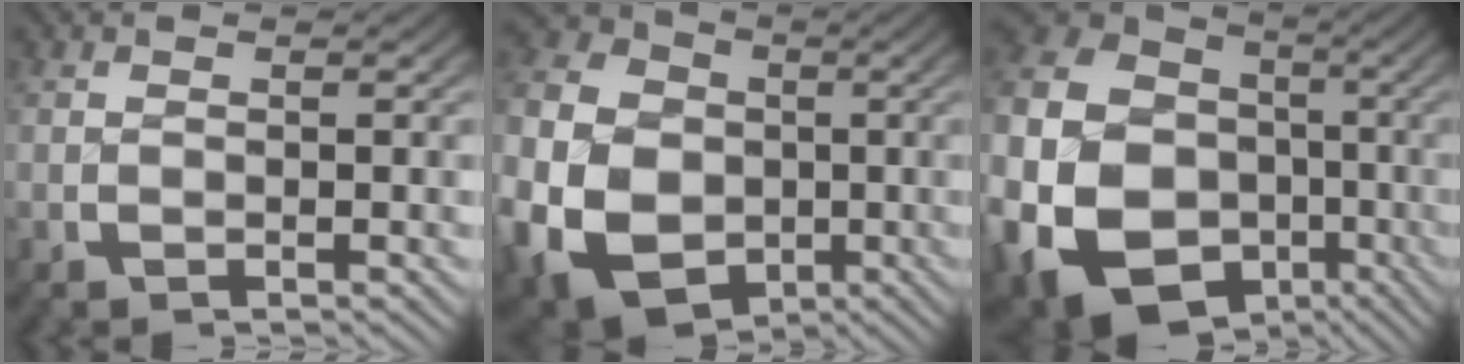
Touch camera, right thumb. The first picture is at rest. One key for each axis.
{"total": 18.5, "fx": -3.0, "fy": 15.0, "fz": 10.4, "tx": -0.238, "ty": -0.055, "tz": -0.035}
{"total": 22.6, "fx": -4.4, "fy": 18.2, "fz": 12.6, "tx": -0.318, "ty": -0.084, "tz": -0.048}